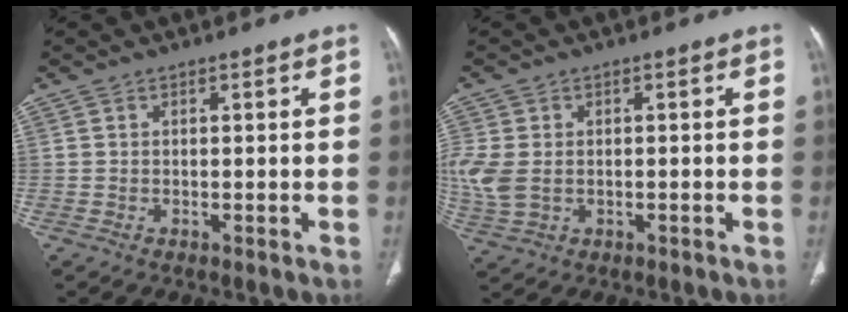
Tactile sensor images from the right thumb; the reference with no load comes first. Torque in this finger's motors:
{"motor_torque": [2.06, 2.44, 1.90, -0.01, 0.24]}